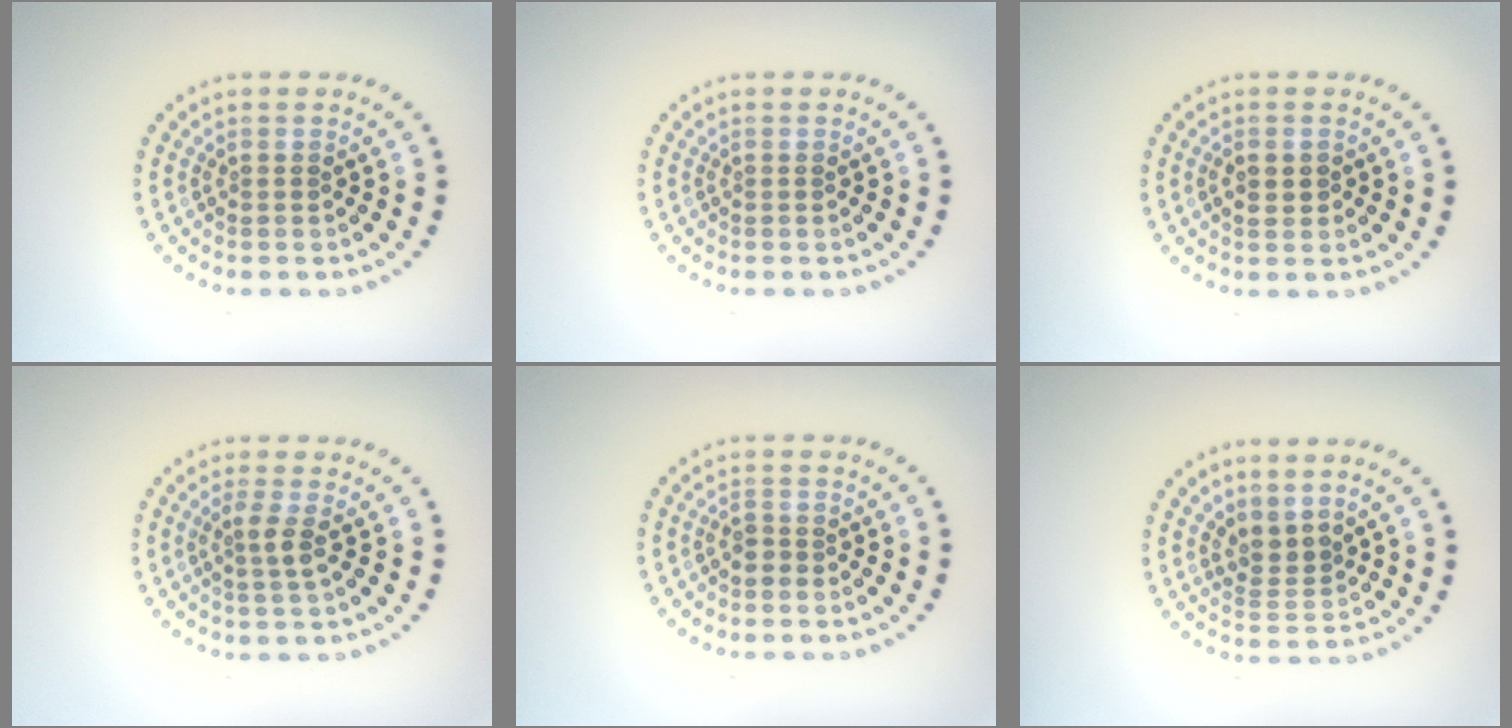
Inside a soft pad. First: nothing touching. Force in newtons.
{"total": 0.0}
{"total": 1.2, "press": 1.1, "slide": 0.1}
{"total": 1.8, "press": 1.3, "slide": 1.2}
{"total": 0.8, "press": 0.6, "slide": 0.5}
{"total": 2.1, "press": 1.4, "slide": 1.6}